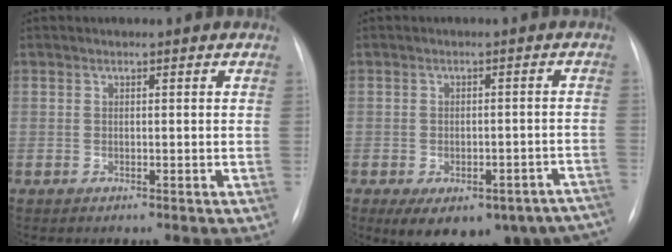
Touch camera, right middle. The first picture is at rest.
{"total": 18.6, "force": [-14.1, 8.5, 8.7], "torque": [-0.091, 0.021, -0.157]}